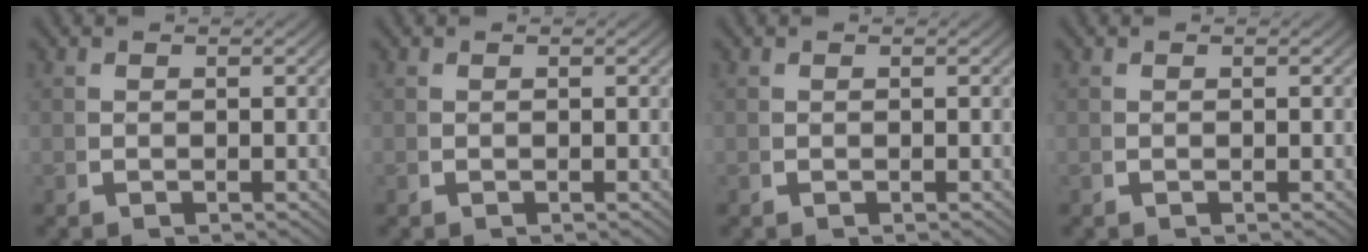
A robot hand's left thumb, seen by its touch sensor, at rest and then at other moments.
{"total": 0.0}
{"total": 0.0}
{"total": 0.0}